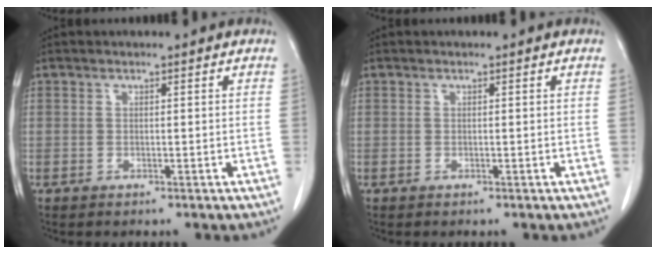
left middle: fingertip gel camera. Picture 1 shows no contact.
{"total": 0.0}